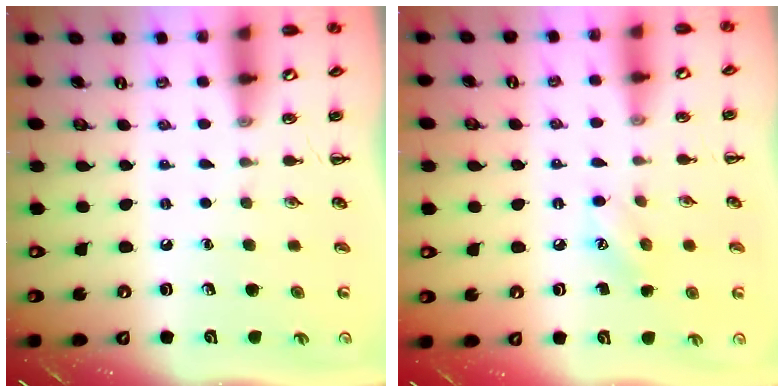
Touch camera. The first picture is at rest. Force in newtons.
{"total": 5.8, "press": 5.7, "slide": 1.3}